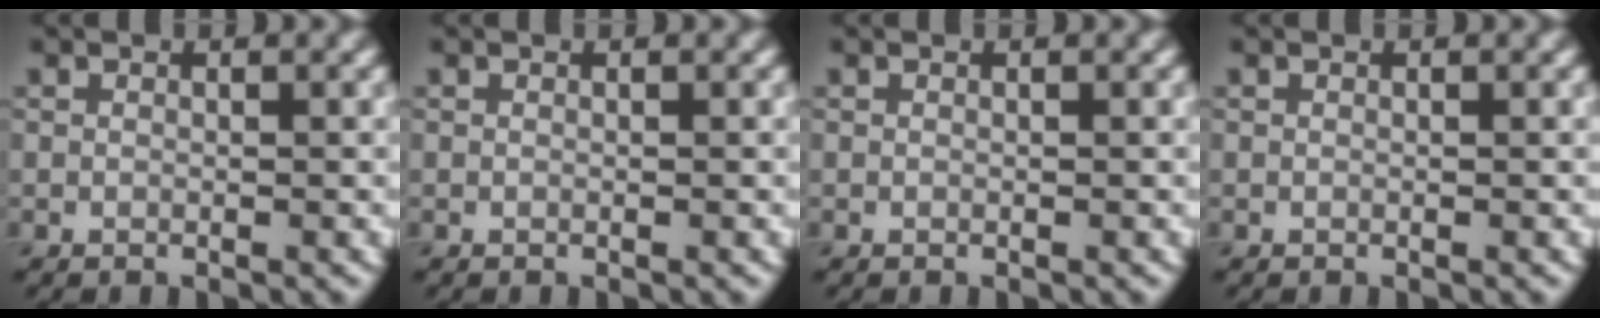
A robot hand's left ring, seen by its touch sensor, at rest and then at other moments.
{"total": 0.0}
{"total": 0.0}
{"total": 0.0}